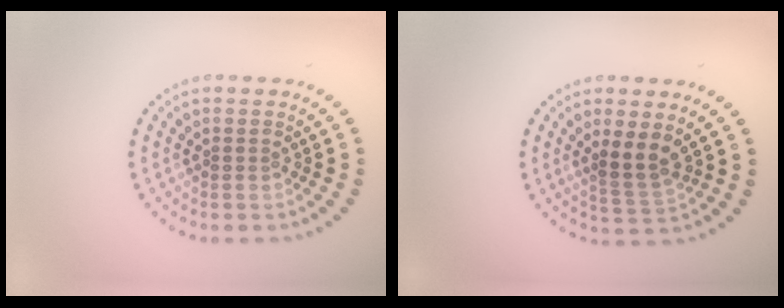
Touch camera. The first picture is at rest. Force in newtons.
{"total": 2.6, "press": 2.2, "slide": 1.3}